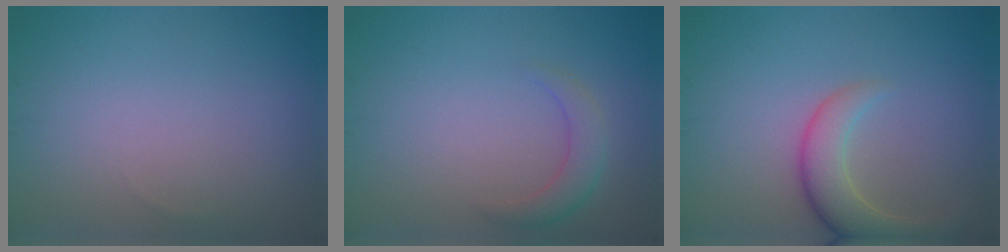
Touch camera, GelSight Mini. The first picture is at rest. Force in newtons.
{"total": 2.2, "press": 2.2, "slide": 0.1}
{"total": 4.6, "press": 4.6, "slide": 0.5}